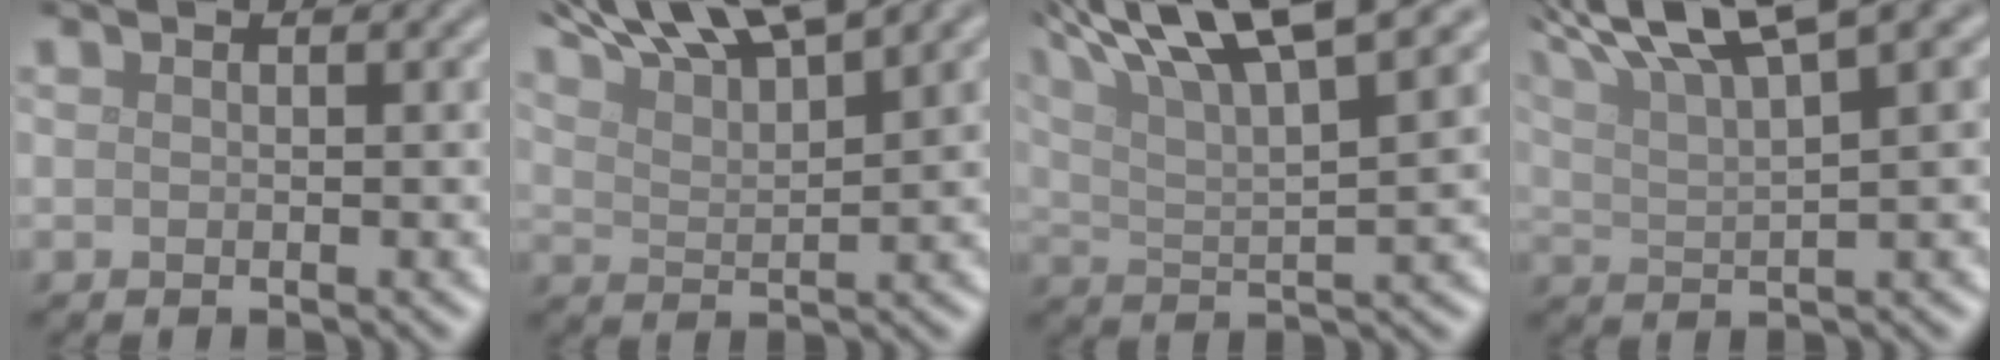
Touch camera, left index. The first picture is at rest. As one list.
[{"total": 9.5, "force": [7.6, 1.8, 5.5], "torque": [-0.095, 0.023, 0.119]}, {"total": 10.8, "force": [7.1, 2.4, 7.7], "torque": [-0.136, 0.026, 0.111]}, {"total": 9.0, "force": [6.0, 1.8, 6.5], "torque": [-0.103, 0.025, 0.099]}]